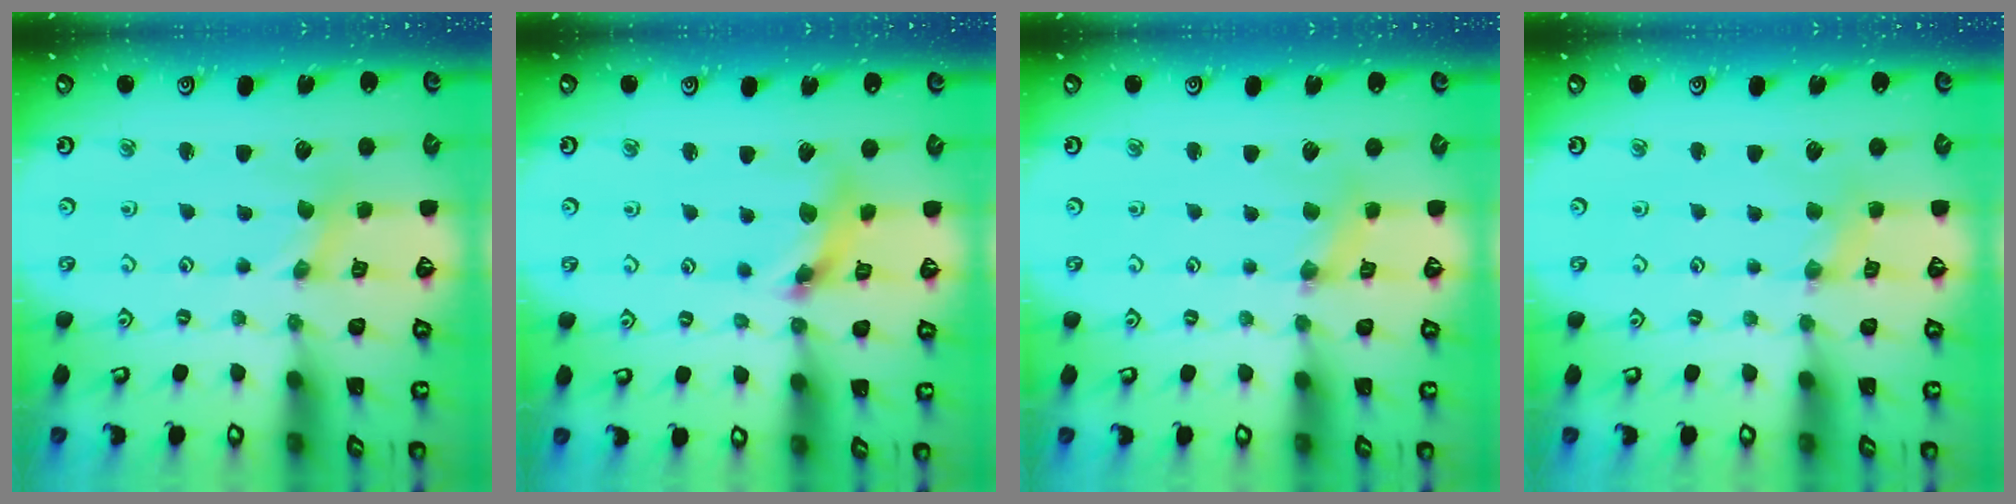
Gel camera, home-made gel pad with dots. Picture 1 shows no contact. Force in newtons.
{"total": 9.2, "press": 9.2, "slide": 1.0}
{"total": 1.3, "press": 1.3, "slide": 0.3}
{"total": 2.0, "press": 1.9, "slide": 0.3}